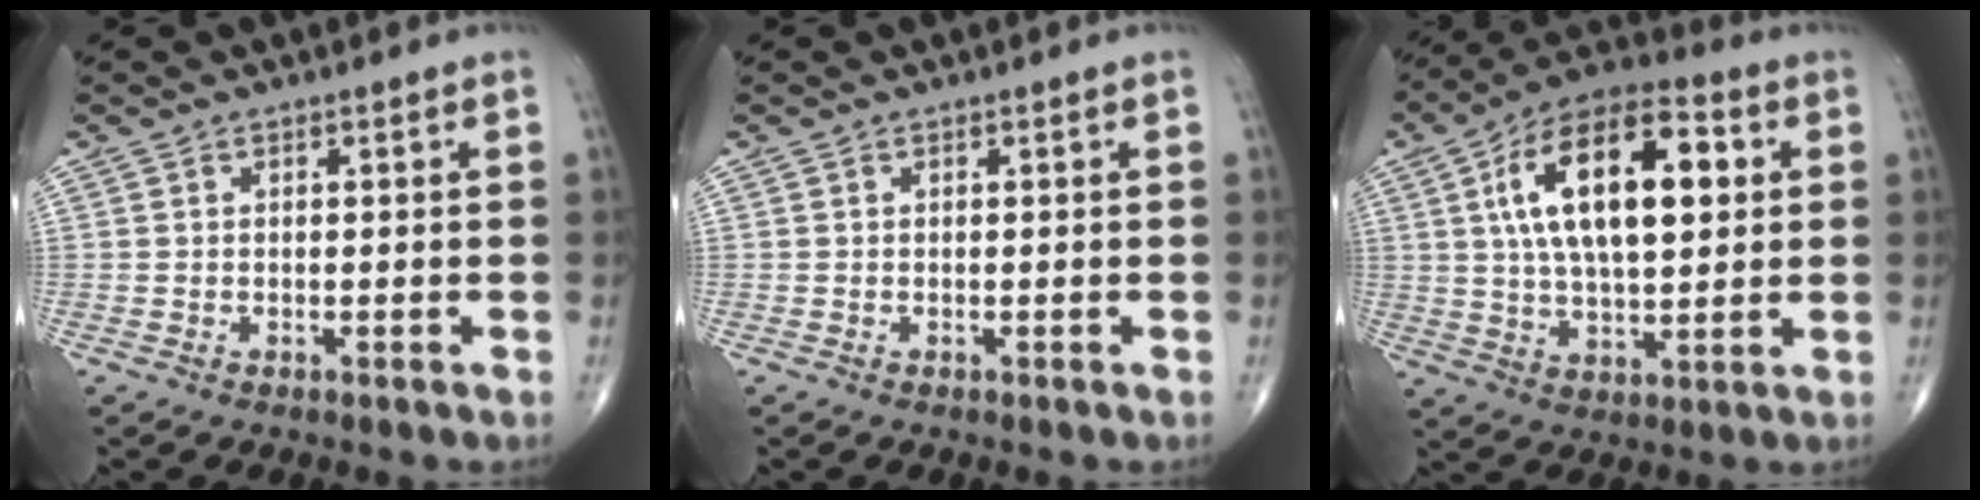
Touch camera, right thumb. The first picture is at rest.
{"total": 0.0}
{"total": 20.1, "force": [4.5, 9.5, 17.2], "torque": [-0.276, 0.013, 0.071]}